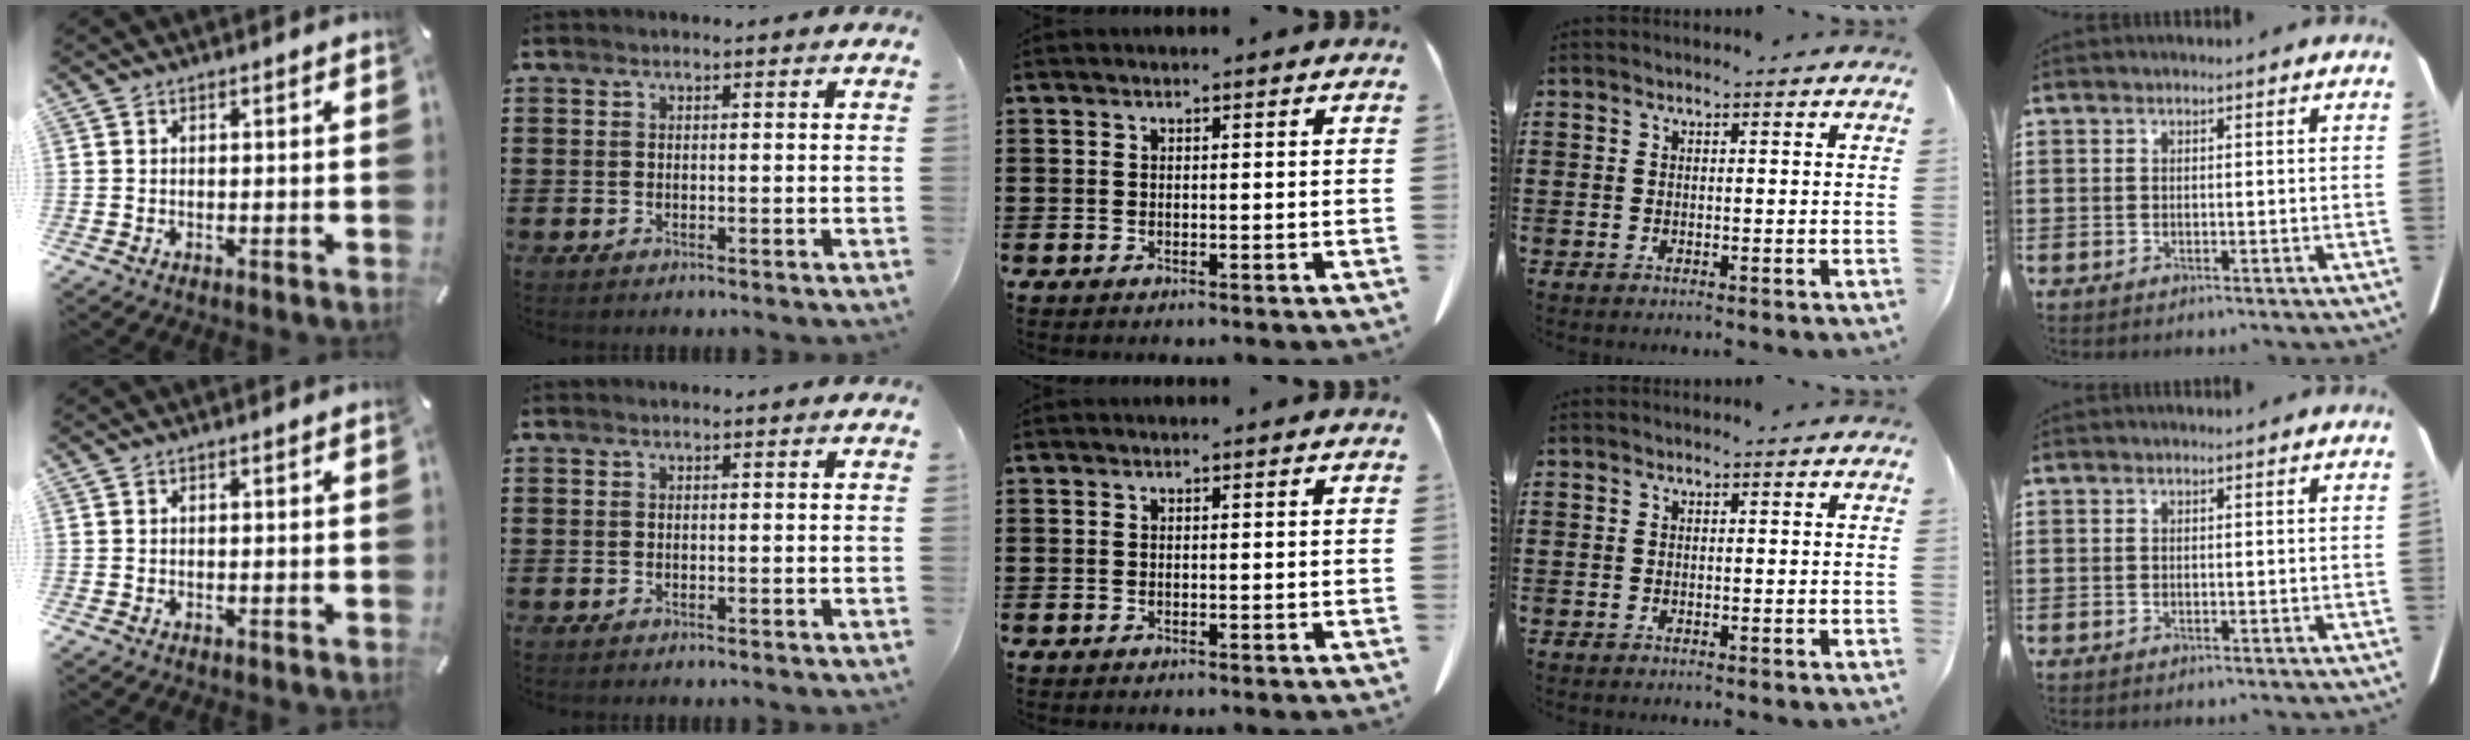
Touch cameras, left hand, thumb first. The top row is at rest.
{}